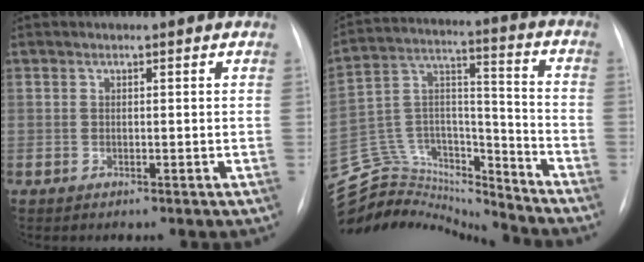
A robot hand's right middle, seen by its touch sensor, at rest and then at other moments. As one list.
[{"total": 20.6, "force": [-19.8, 4.4, 3.0], "torque": [-0.066, 0.068, -0.323]}]